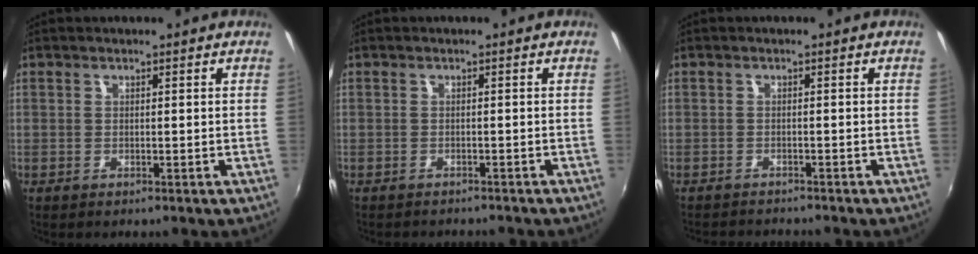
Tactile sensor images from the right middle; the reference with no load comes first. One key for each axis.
{"total": 2.6, "fx": -2.4, "fy": 0.8, "fz": 0.6, "tx": -0.017, "ty": -0.006, "tz": -0.035}
{"total": 3.7, "fx": -3.6, "fy": 0.4, "fz": 0.8, "tx": -0.028, "ty": -0.011, "tz": -0.057}